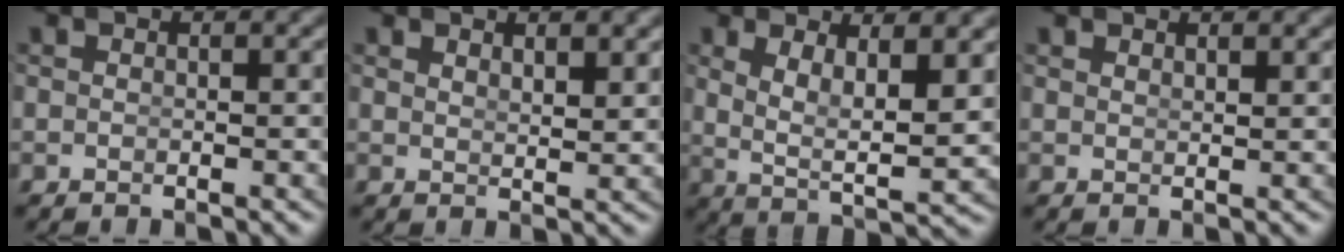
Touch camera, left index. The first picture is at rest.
{"total": 1.5, "force": [1.2, -0.5, 0.7], "torque": [-0.008, -0.013, 0.032]}
{"total": 5.4, "force": [1.2, 2.1, 4.8], "torque": [-0.089, -0.027, 0.032]}
{"total": 1.1, "force": [0.9, -0.6, 0.1], "torque": [0.007, -0.008, 0.023]}